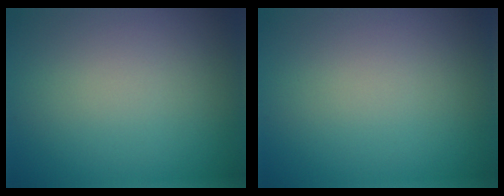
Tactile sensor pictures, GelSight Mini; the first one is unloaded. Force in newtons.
{"total": 0.0}